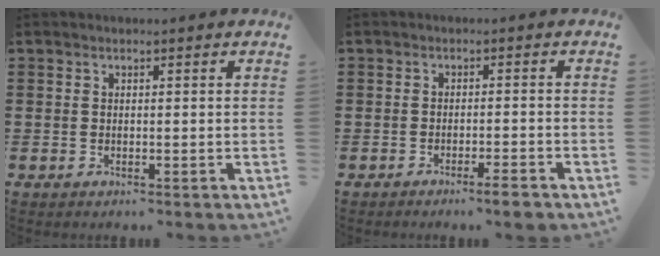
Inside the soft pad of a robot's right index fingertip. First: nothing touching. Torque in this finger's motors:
{"motor_torque": [0.14, 0.09, -0.07, -0.07]}